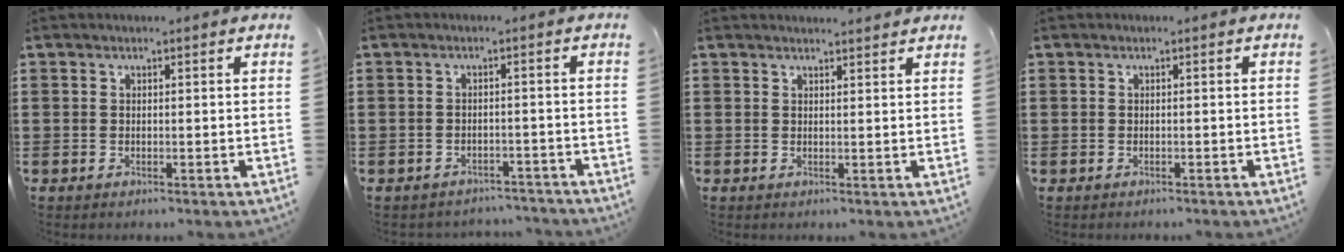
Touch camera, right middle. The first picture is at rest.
{"total": 2.4, "force": [-2.4, 0.1, -0.2], "torque": [-0.006, -0.005, -0.052]}
{"total": 1.3, "force": [1.3, -0.1, 0.2], "torque": [0.003, -0.003, 0.023]}
{"total": 0.6, "force": [-0.5, 0.4, 0.0], "torque": [-0.001, -0.001, -0.010]}